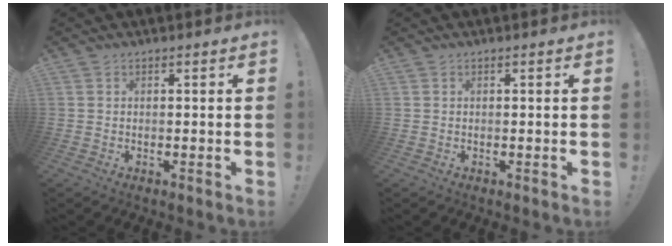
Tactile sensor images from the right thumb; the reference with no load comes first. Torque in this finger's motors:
{"motor_torque": [0.00, 0.04, -0.22, 0.05, 0.02]}